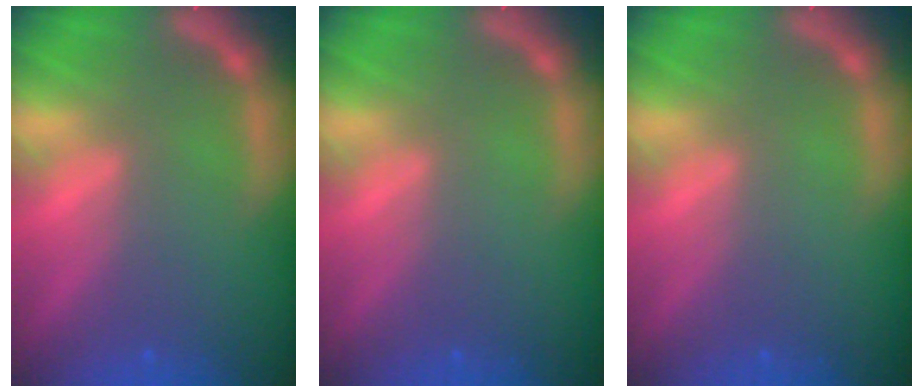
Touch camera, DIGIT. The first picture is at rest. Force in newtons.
{"total": 0.0}
{"total": 0.0}